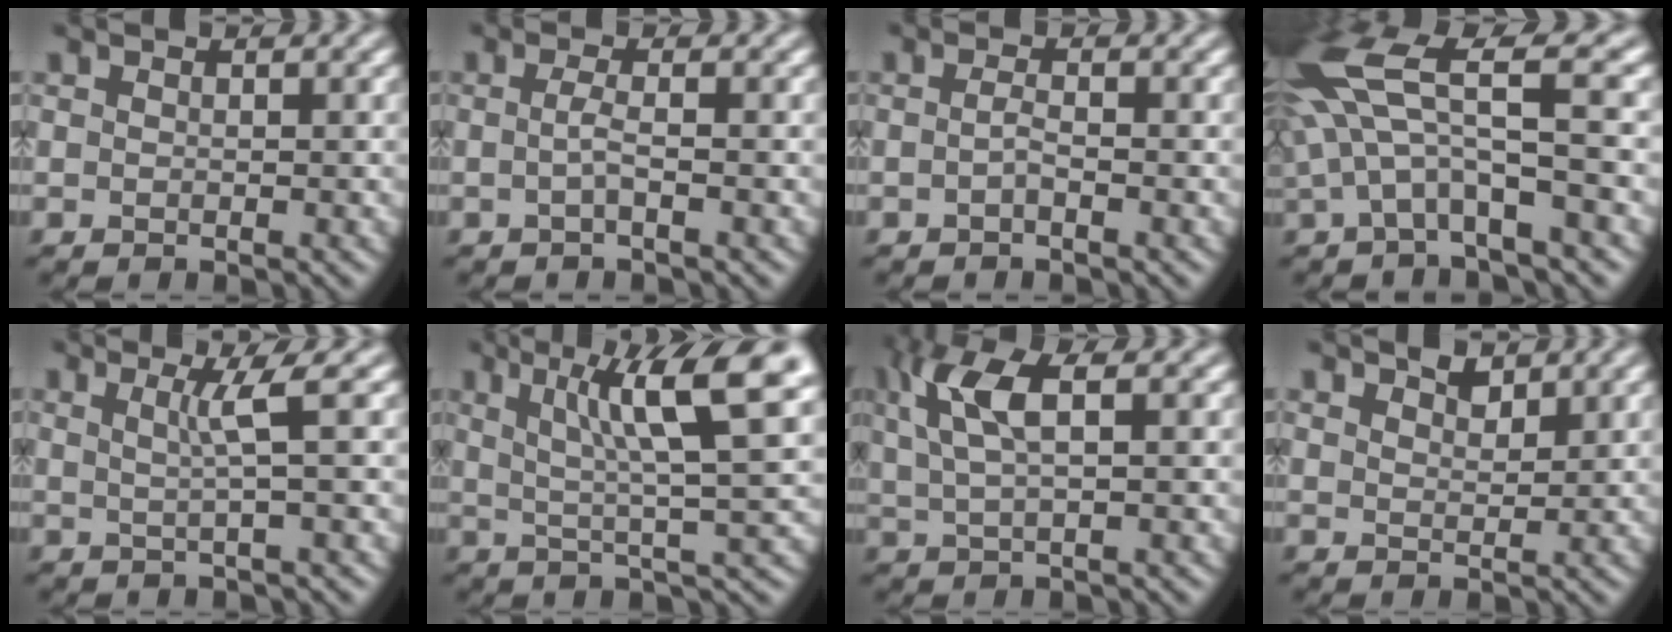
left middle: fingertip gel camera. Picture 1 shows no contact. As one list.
[{"total": 1.2, "force": [-0.2, 0.1, 1.2], "torque": [-0.025, 0.004, -0.006]}, {"total": 0.8, "force": [-0.4, 0.1, 0.7], "torque": [-0.015, 0.004, -0.009]}, {"total": 8.2, "force": [2.3, 2.6, 7.5], "torque": [-0.160, 0.014, 0.036]}, {"total": 2.4, "force": [0.9, 0.2, 2.2], "torque": [-0.040, 0.008, 0.015]}, {"total": 9.3, "force": [4.1, 1.6, 8.1], "torque": [-0.116, 0.021, 0.066]}, {"total": 5.2, "force": [2.3, 1.6, 4.4], "torque": [-0.095, 0.014, 0.049]}, {"total": 1.8, "force": [1.7, 0.3, 0.4], "torque": [-0.007, 0.005, 0.033]}]